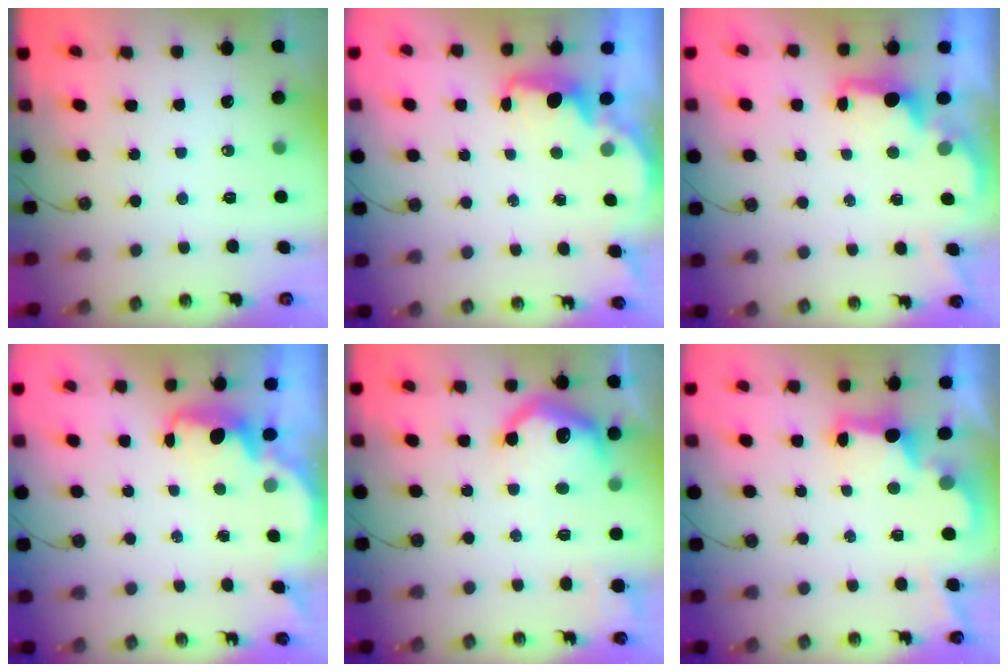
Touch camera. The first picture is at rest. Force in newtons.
{"total": 1.6, "press": 1.5, "slide": 0.5}
{"total": 1.9, "press": 1.8, "slide": 0.8}
{"total": 2.2, "press": 2.1, "slide": 0.6}
{"total": 12.7, "press": 12.6, "slide": 1.1}
{"total": 2.9, "press": 2.8, "slide": 0.9}